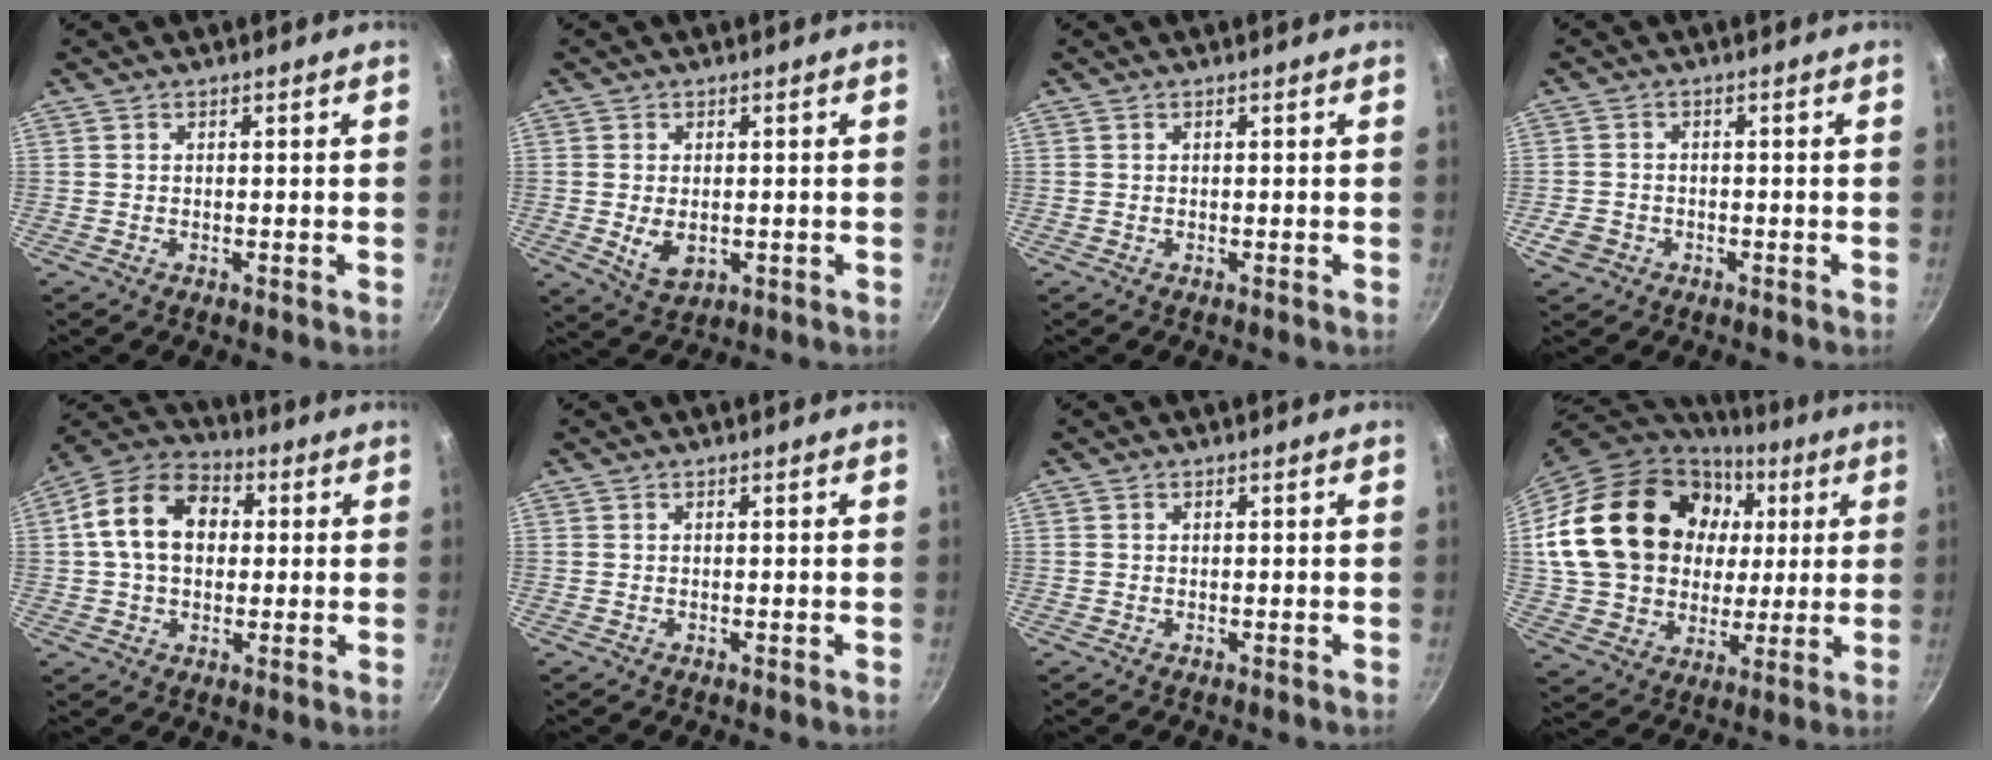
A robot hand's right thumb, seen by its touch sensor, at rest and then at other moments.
{"total": 5.3, "force": [-0.6, 3.3, 4.0], "torque": [-0.070, -0.012, -0.001]}
{"total": 0.0}
{"total": 3.6, "force": [-1.6, 2.8, 1.4], "torque": [-0.024, 0.017, -0.026]}
{"total": 14.0, "force": [1.9, 10.2, 9.4], "torque": [-0.135, 0.026, 0.015]}
{"total": 0.0}
{"total": 0.0}
{"total": 27.7, "force": [6.1, 21.5, 16.4], "torque": [-0.282, 0.022, 0.121]}